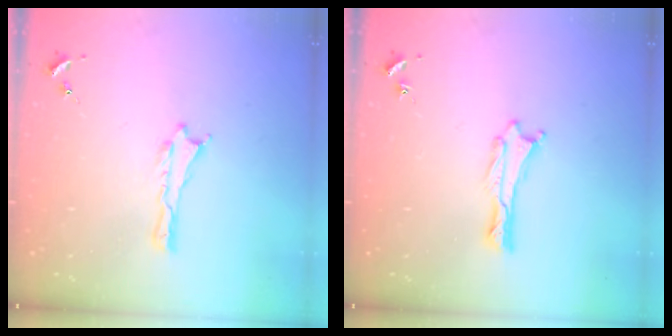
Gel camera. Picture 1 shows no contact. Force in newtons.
{"total": 0.0}